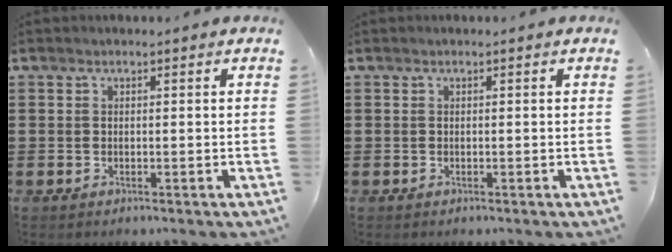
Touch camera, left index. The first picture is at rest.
{"total": 0.0}